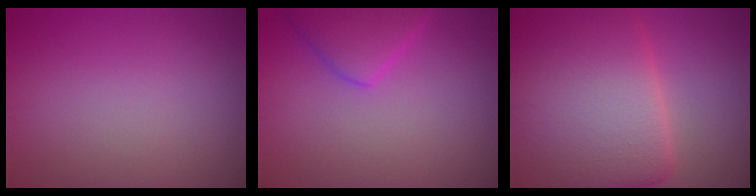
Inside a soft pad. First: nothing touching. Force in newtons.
{"total": 3.4, "press": 3.4, "slide": 0.3}
{"total": 14.6, "press": 14.6, "slide": 0.3}